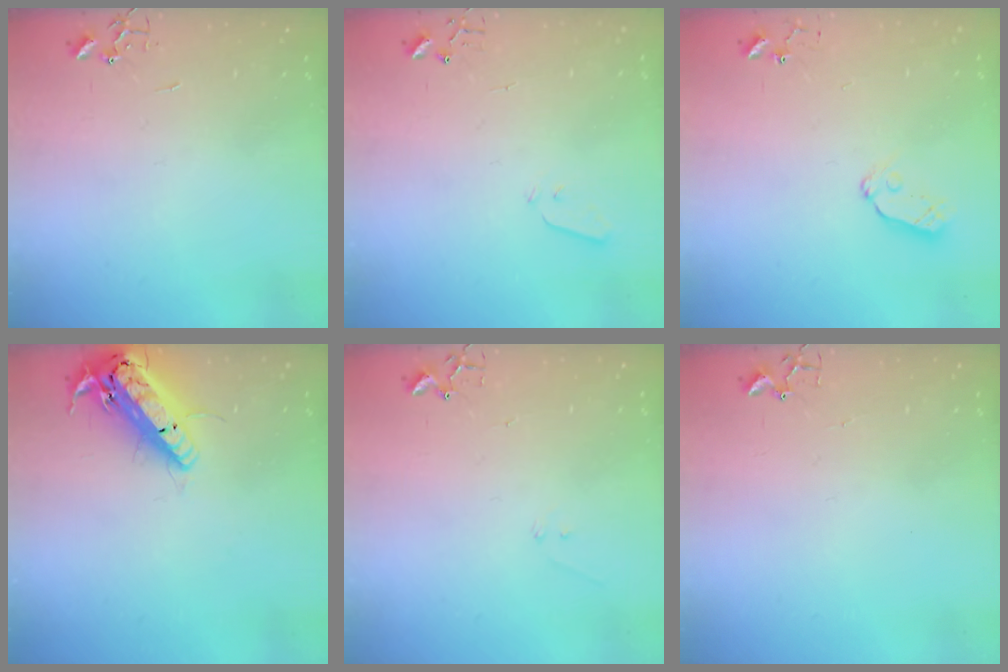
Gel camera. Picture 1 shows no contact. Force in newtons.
{"total": 3.0, "press": 2.9, "slide": 0.7}
{"total": 7.3, "press": 7.3, "slide": 0.4}
{"total": 18.4, "press": 18.1, "slide": 3.2}
{"total": 6.1, "press": 6.1, "slide": 0.5}
{"total": 1.9, "press": 1.9, "slide": 0.2}